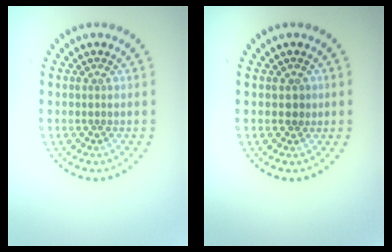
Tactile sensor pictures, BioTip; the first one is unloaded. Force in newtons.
{"total": 1.0, "press": 0.9, "slide": 0.4}